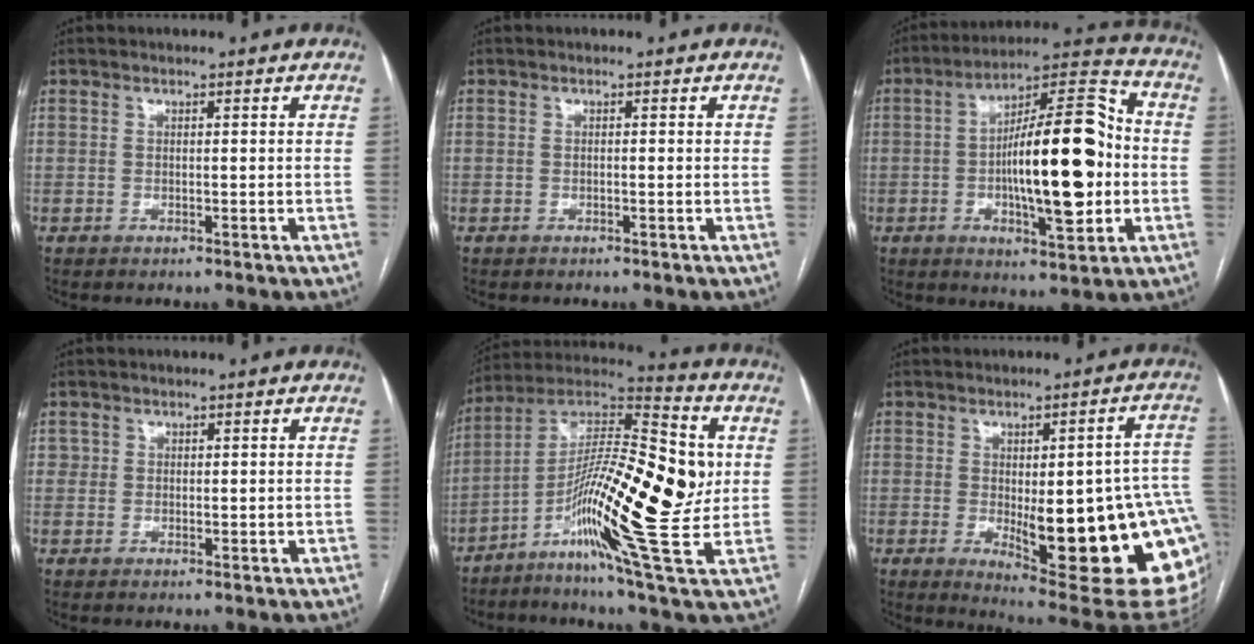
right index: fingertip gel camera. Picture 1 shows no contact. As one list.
[{"total": 0.0}, {"total": 18.6, "force": [-1.6, 4.6, 17.9], "torque": [-0.287, 0.023, -0.025]}, {"total": 1.7, "force": [0.5, 1.5, 0.3], "torque": [0.006, -0.003, 0.006]}, {"total": 23.8, "force": [-2.3, 3.6, 23.4], "torque": [-0.404, 0.005, -0.046]}, {"total": 23.6, "force": [-4.0, 5.1, 22.7], "torque": [-0.195, -0.003, -0.031]}]